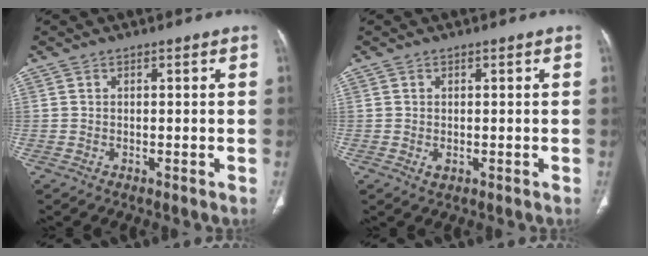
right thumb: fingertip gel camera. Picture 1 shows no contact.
{"total": 1.2, "force": [-0.2, 0.8, 0.9], "torque": [-0.014, -0.003, 0.003]}